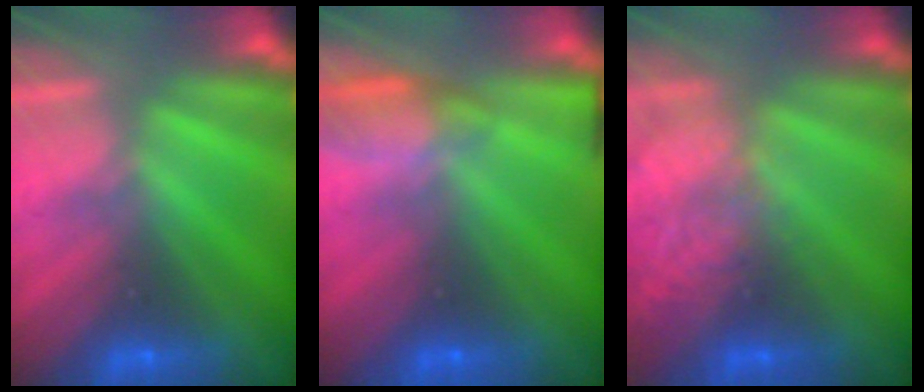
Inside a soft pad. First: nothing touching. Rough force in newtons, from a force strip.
{"total": 5.4}
{"total": 2.1}